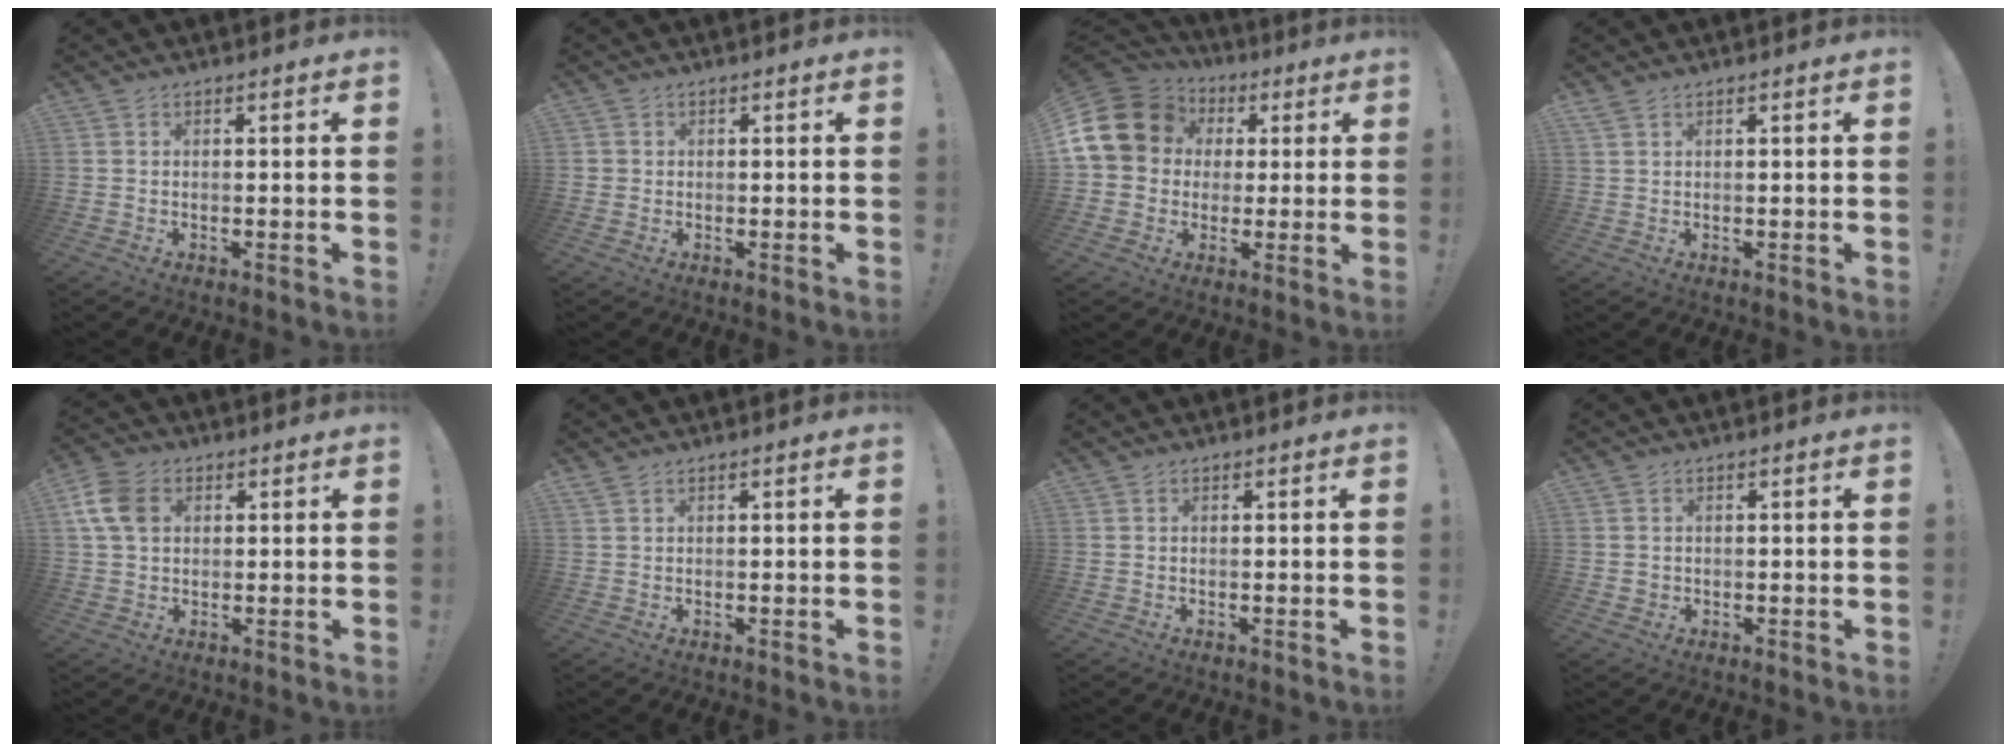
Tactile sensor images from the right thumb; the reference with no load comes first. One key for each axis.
{"total": 1.1, "fx": 0.2, "fy": 1.0, "fz": 0.2, "tx": -0.006, "ty": 0.003, "tz": 0.004}
{"total": 17.4, "fx": 4.0, "fy": 14.6, "fz": 8.5, "tx": -0.160, "ty": -0.005, "tz": 0.088}
{"total": 1.7, "fx": 1.2, "fy": 0.3, "fz": 1.1, "tx": -0.026, "ty": 0.002, "tz": 0.024}
{"total": 10.1, "fx": 2.6, "fy": 7.7, "fz": 6.0, "tx": -0.122, "ty": 0.012, "tz": 0.057}
{"total": 1.3, "fx": 0.9, "fy": 0.2, "fz": 0.9, "tx": -0.023, "ty": 0.001, "tz": 0.019}
{"total": 0.0}
{"total": 1.6, "fx": 0.4, "fy": 1.5, "fz": 0.3, "tx": -0.001, "ty": -0.002, "tz": 0.007}